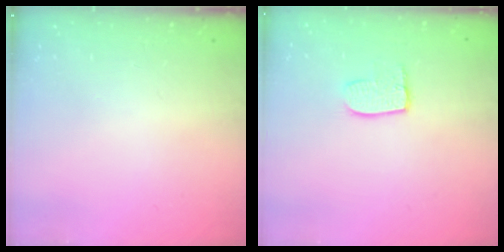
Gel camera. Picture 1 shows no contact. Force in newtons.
{"total": 6.9, "press": 6.9, "slide": 0.6}